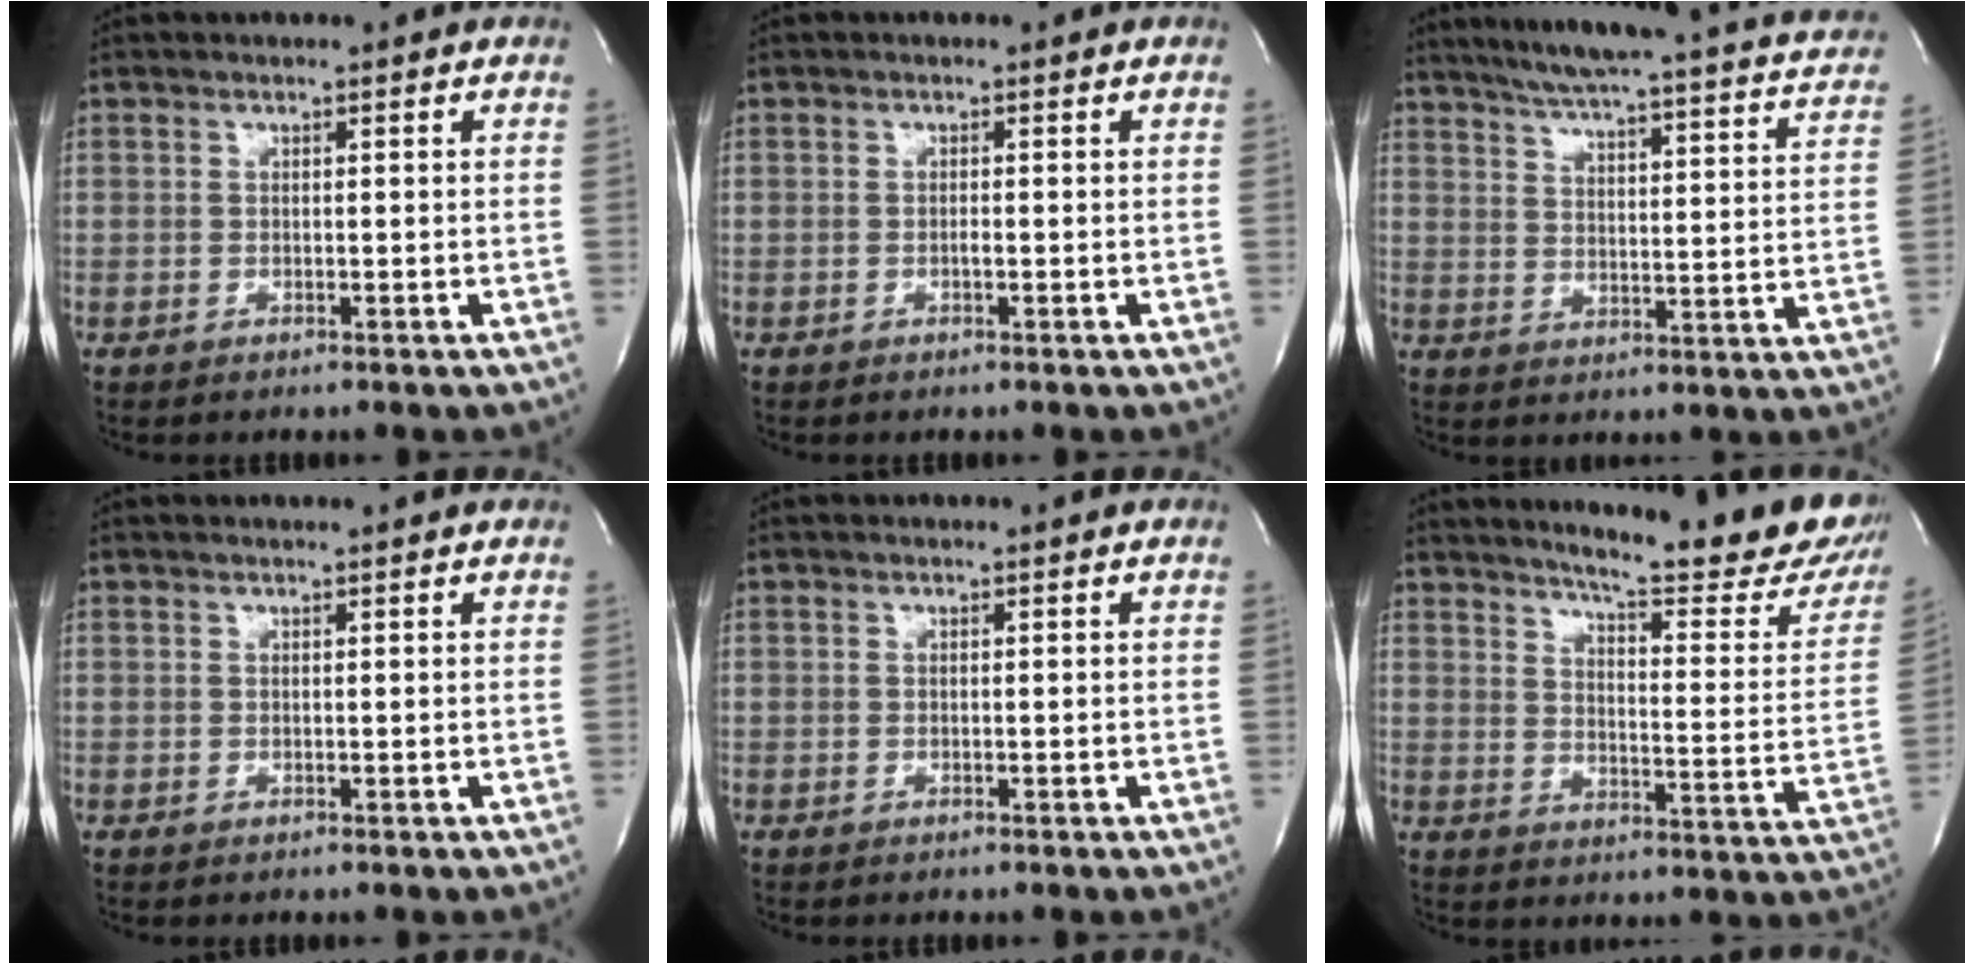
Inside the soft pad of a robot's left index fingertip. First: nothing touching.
{"total": 0.5, "force": [-0.2, 0.1, 0.5], "torque": [-0.009, 0.001, -0.005]}
{"total": 28.0, "force": [25.1, 3.1, 12.1], "torque": [-0.182, -0.050, 0.301]}
{"total": 1.3, "force": [1.2, 0.0, 0.5], "torque": [-0.011, 0.011, 0.018]}
{"total": 0.0}
{"total": 22.9, "force": [19.6, 2.9, 11.4], "torque": [-0.158, -0.080, 0.230]}